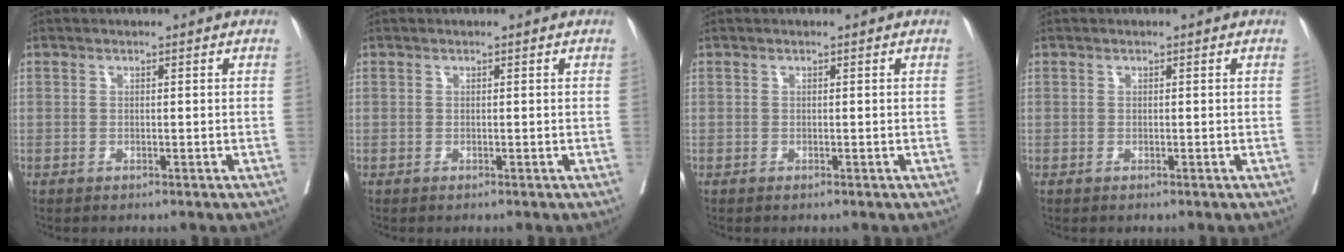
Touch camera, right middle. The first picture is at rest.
{"total": 0.0}
{"total": 0.0}
{"total": 0.0}